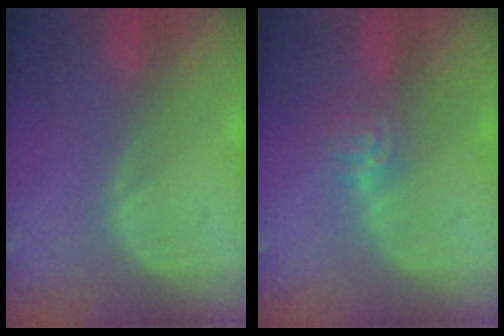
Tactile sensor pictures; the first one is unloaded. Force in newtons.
{"total": 3.6, "press": 3.5, "slide": 0.5}